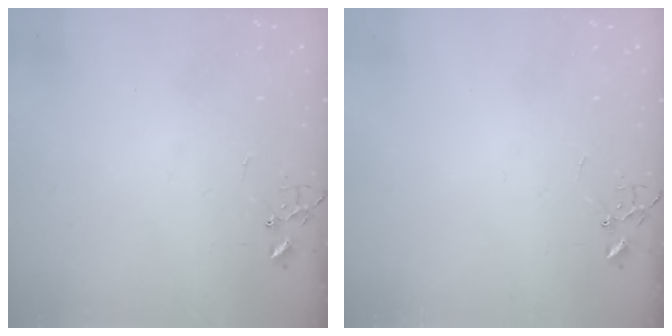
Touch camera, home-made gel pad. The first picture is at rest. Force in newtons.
{"total": 0.0}